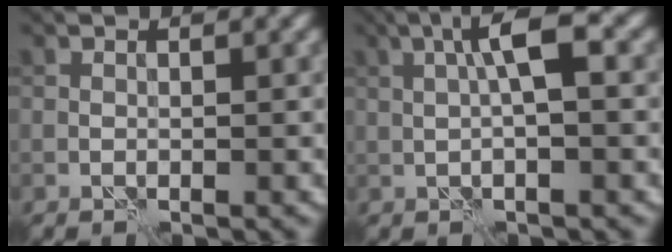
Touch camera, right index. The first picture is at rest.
{"total": 4.4, "force": [1.0, 0.8, 4.3], "torque": [-0.077, 0.012, 0.014]}